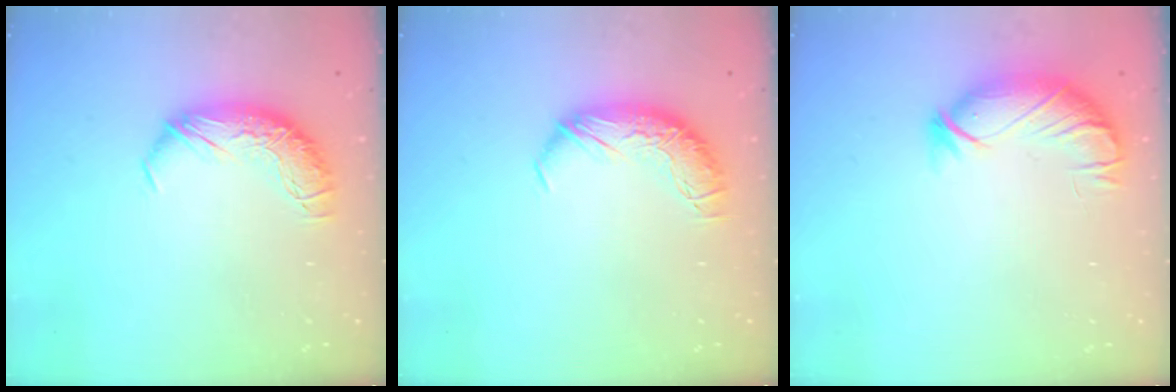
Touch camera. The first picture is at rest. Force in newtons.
{"total": 0.0}
{"total": 3.9, "press": 3.3, "slide": 2.1}